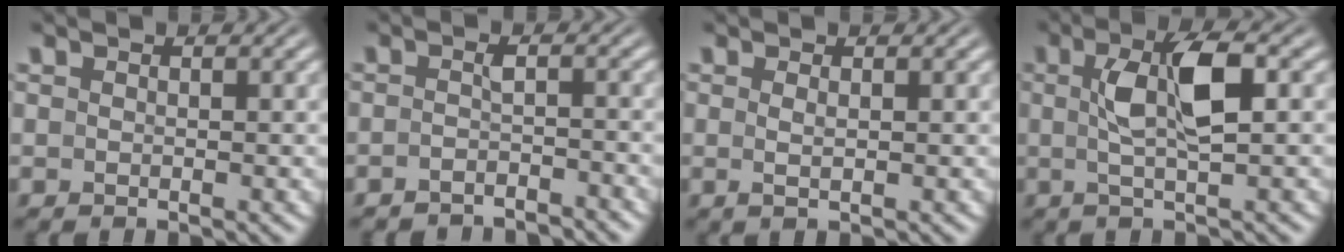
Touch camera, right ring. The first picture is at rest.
{"total": 3.2, "force": [-3.1, 0.2, 0.5], "torque": [-0.014, -0.011, -0.047]}
{"total": 0.9, "force": [0.0, -0.5, 0.7], "torque": [-0.016, -0.009, 0.008]}
{"total": 5.0, "force": [0.4, 0.8, 4.9], "torque": [-0.086, 0.006, 0.007]}